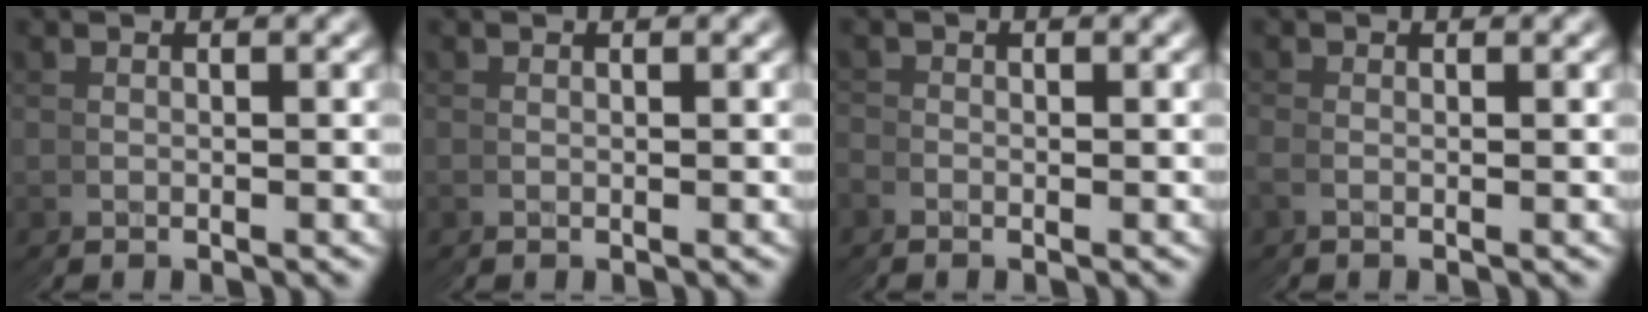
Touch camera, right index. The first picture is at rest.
{"total": 0.0}
{"total": 2.1, "force": [-1.1, -0.2, -1.8], "torque": [0.036, 0.005, -0.027]}
{"total": 0.9, "force": [0.1, -0.8, -0.4], "torque": [0.005, 0.007, -0.002]}